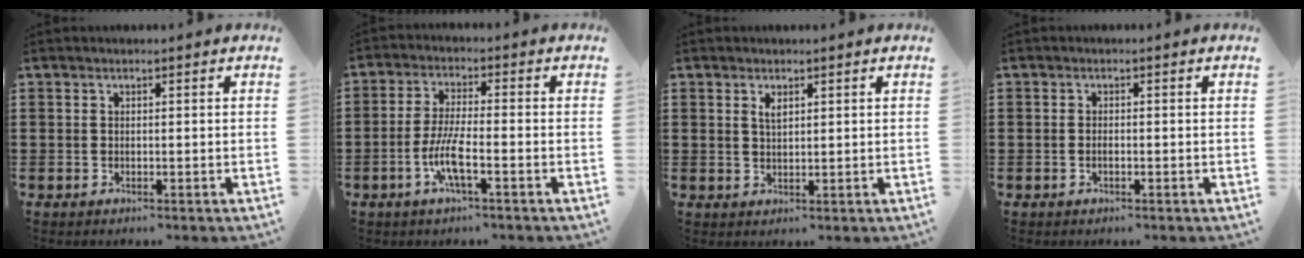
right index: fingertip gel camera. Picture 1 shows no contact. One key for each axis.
{"total": 6.2, "fx": -2.6, "fy": 1.2, "fz": 5.5, "tx": -0.126, "ty": -0.014, "tz": -0.055}
{"total": 1.8, "fx": 1.0, "fy": 0.7, "fz": 1.3, "tx": -0.028, "ty": 0.003, "tz": 0.017}
{"total": 0.8, "fx": -0.3, "fy": 0.3, "fz": 0.7, "tx": -0.015, "ty": -0.004, "tz": -0.004}